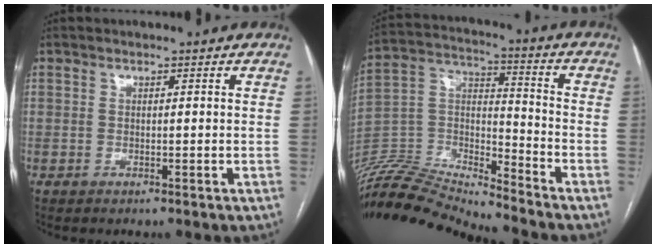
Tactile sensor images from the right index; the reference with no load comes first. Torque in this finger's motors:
{"motor_torque": [-0.22, -1.22, -0.56, -0.21]}